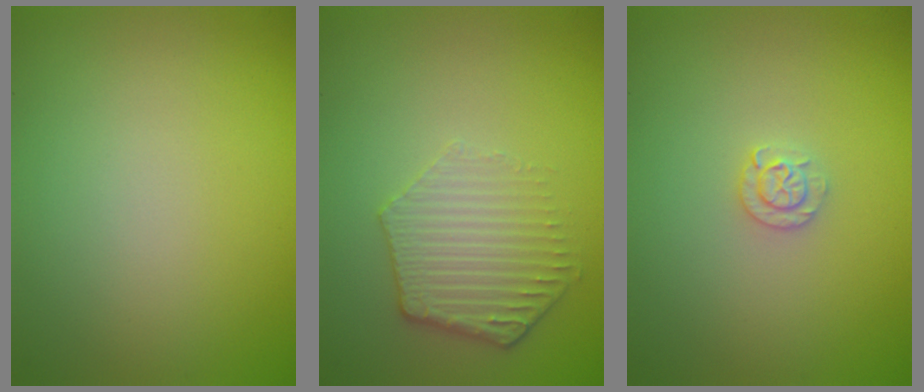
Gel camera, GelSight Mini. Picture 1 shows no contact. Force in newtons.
{"total": 3.2, "press": 3.0, "slide": 1.1}
{"total": 1.5, "press": 1.5, "slide": 0.1}